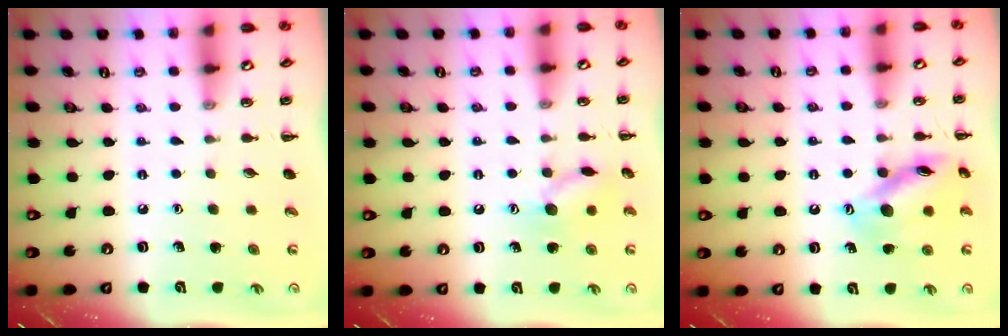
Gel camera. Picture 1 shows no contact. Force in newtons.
{"total": 9.7, "press": 9.6, "slide": 0.7}
{"total": 14.6, "press": 14.6, "slide": 0.9}